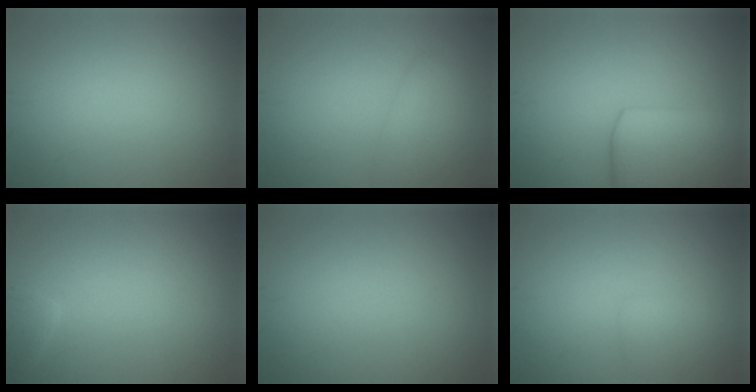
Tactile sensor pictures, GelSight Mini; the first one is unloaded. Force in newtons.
{"total": 2.2, "press": 2.2, "slide": 0.1}
{"total": 7.7, "press": 7.7, "slide": 0.2}
{"total": 1.4, "press": 1.4, "slide": 0.1}
{"total": 0.0}
{"total": 1.4, "press": 1.4, "slide": 0.1}